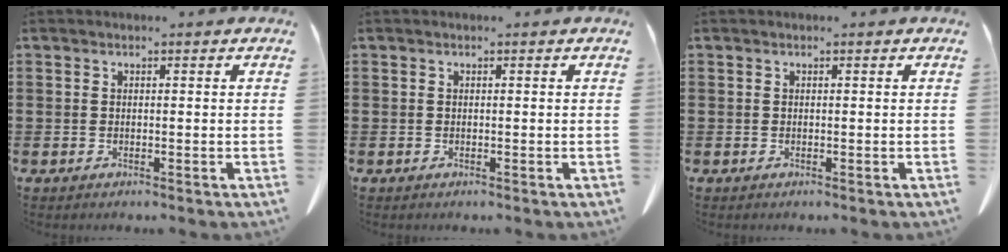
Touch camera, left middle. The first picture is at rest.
{"total": 0.0}
{"total": 0.0}